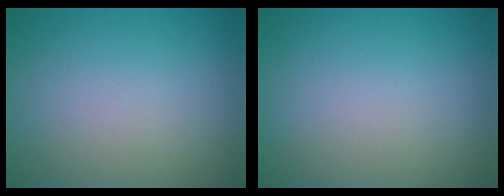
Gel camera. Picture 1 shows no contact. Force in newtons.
{"total": 0.0}